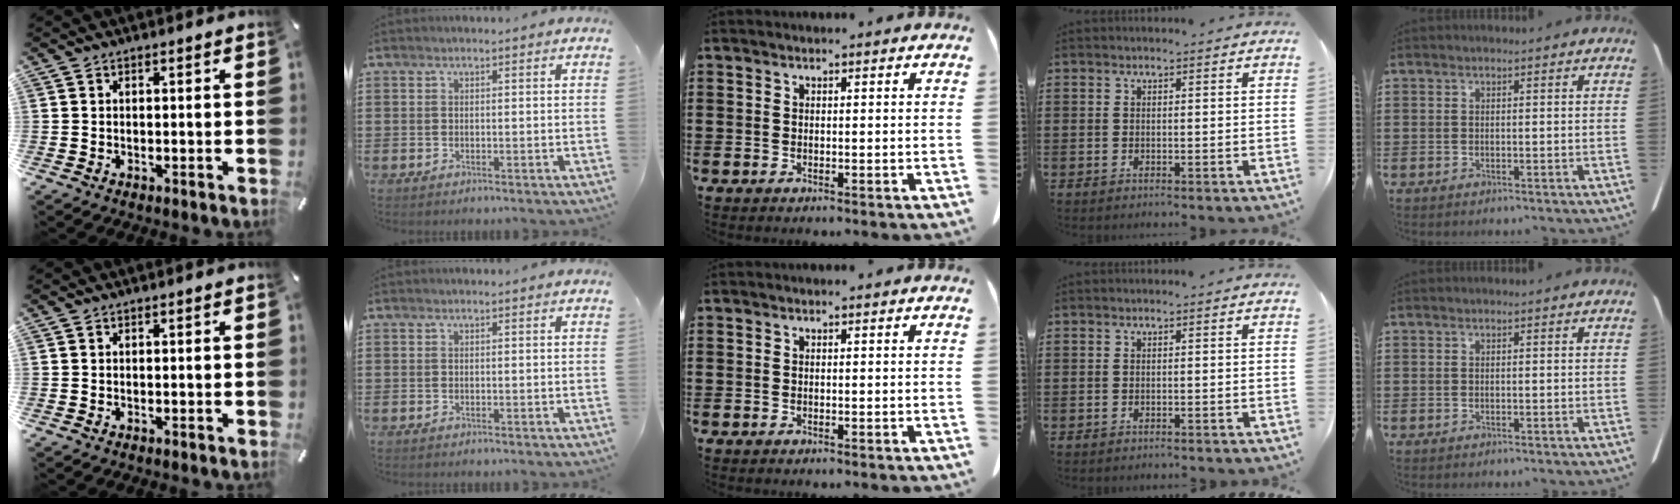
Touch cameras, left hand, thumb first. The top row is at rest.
{"ring": {"total": 0.5, "force": [-0.5, 0.0, 0.1], "torque": [-0.004, -0.003, -0.010]}}